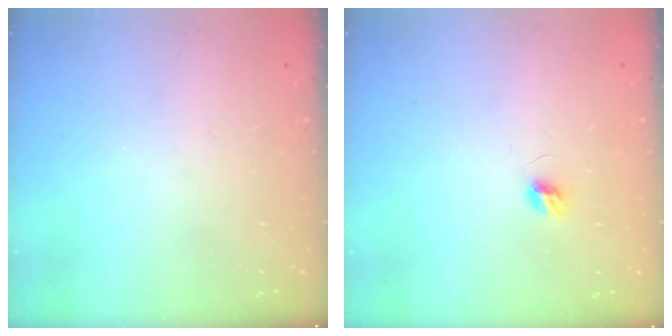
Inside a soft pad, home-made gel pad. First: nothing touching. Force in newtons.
{"total": 4.6, "press": 4.6, "slide": 0.5}